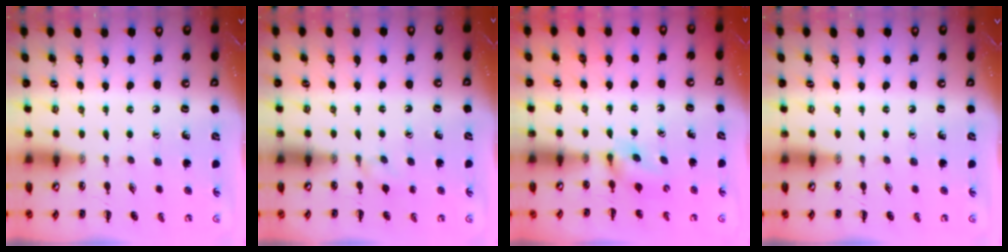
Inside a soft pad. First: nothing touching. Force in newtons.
{"total": 1.9, "press": 1.7, "slide": 0.9}
{"total": 4.7, "press": 4.5, "slide": 1.2}
{"total": 0.0}